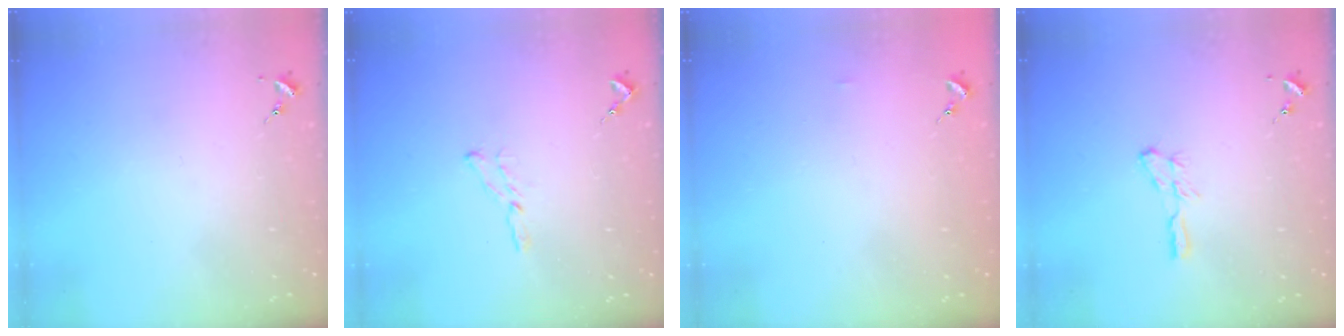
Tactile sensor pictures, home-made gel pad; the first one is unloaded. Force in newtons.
{"total": 4.7, "press": 4.7, "slide": 0.4}
{"total": 3.0, "press": 3.0, "slide": 0.3}
{"total": 4.7, "press": 4.7, "slide": 0.7}